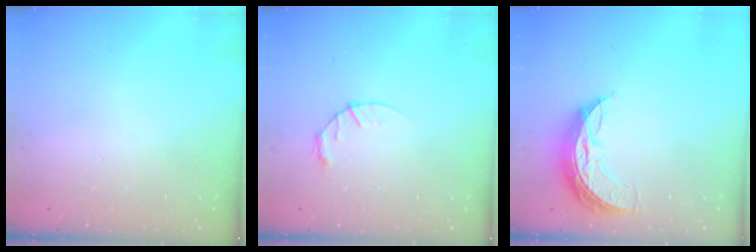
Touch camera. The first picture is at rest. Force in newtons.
{"total": 4.3, "press": 4.3, "slide": 0.7}
{"total": 9.0, "press": 9.0, "slide": 0.6}